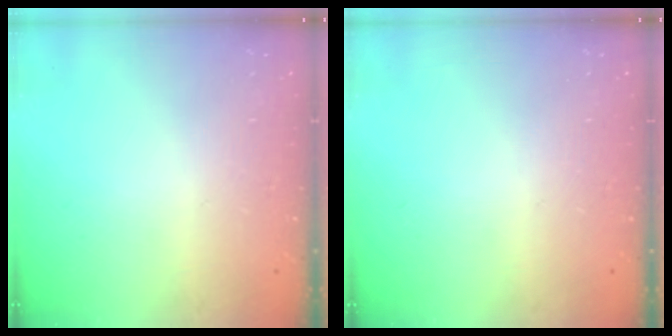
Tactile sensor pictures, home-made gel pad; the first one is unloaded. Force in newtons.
{"total": 0.0}